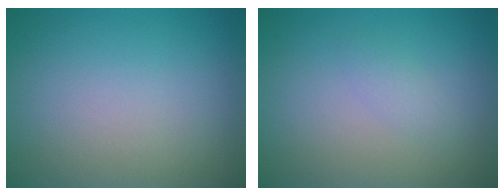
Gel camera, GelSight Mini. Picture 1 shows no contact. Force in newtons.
{"total": 1.0, "press": 1.0, "slide": 0.0}